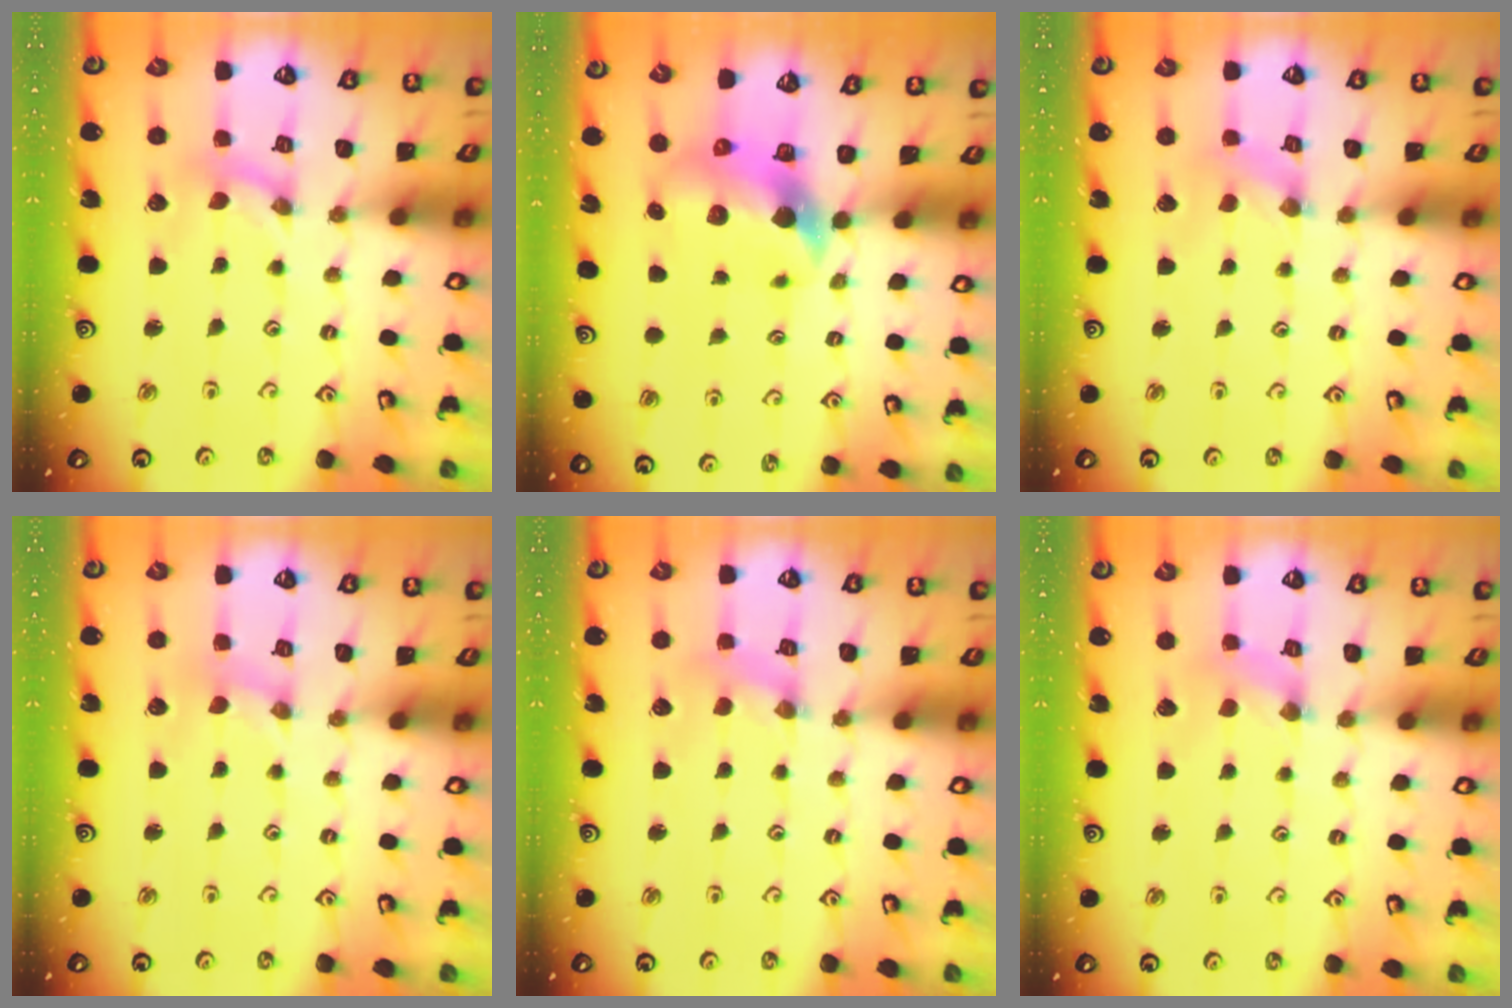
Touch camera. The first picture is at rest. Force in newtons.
{"total": 7.6, "press": 7.5, "slide": 1.1}
{"total": 0.0}
{"total": 0.0}
{"total": 1.5, "press": 1.5, "slide": 0.1}
{"total": 1.2, "press": 1.1, "slide": 0.3}